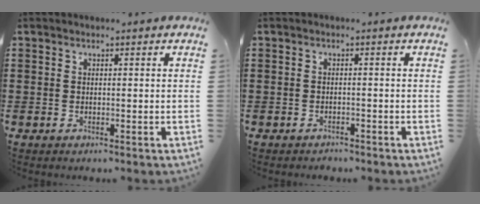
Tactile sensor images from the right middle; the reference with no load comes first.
{"total": 1.1, "force": [-1.0, 0.3, -0.1], "torque": [-0.001, 0.003, -0.024]}